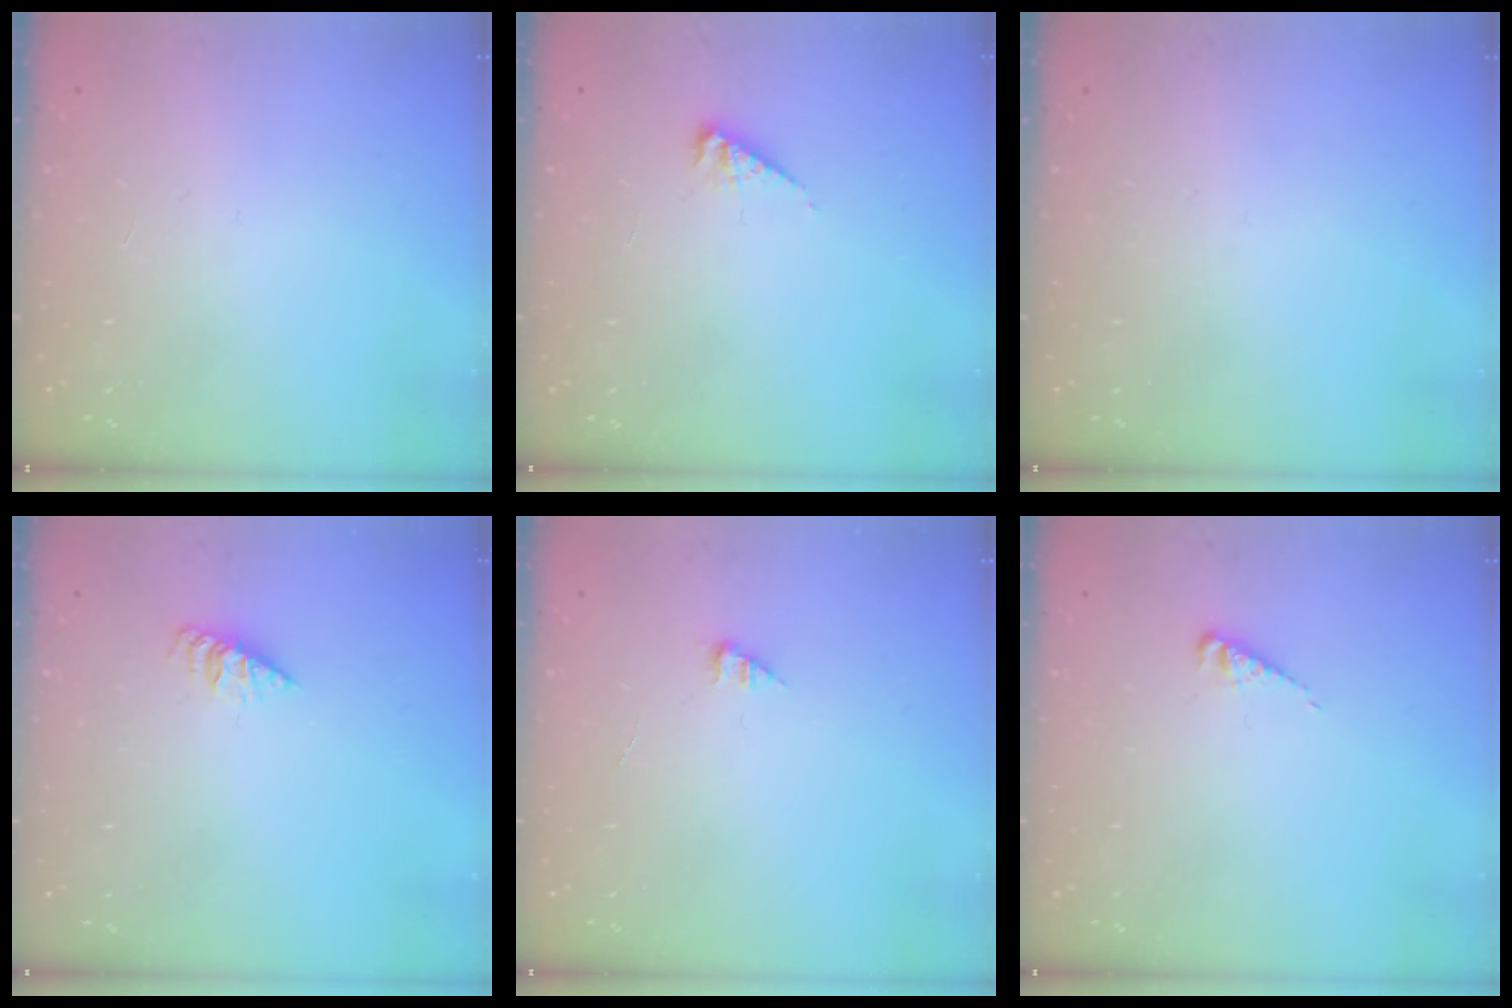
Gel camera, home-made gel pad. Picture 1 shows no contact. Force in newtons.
{"total": 2.9, "press": 2.9, "slide": 0.4}
{"total": 0.0}
{"total": 2.3, "press": 2.3, "slide": 0.3}
{"total": 1.2, "press": 1.2, "slide": 0.2}
{"total": 2.9, "press": 2.9, "slide": 0.4}